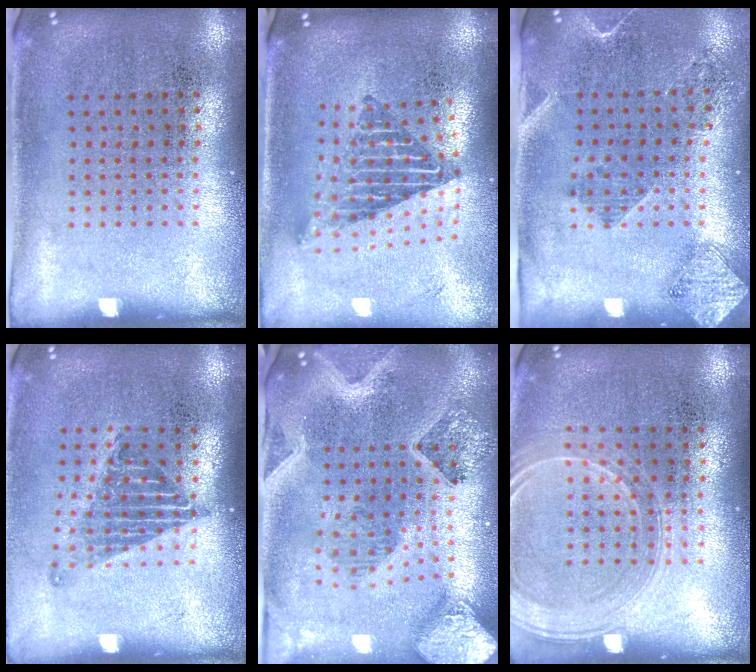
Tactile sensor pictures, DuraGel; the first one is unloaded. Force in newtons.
{"total": 2.1, "press": 1.6, "slide": 1.4}
{"total": 1.7, "press": 1.4, "slide": 1.0}
{"total": 1.3, "press": 1.1, "slide": 0.8}
{"total": 3.6, "press": 2.9, "slide": 2.1}
{"total": 1.5, "press": 1.5, "slide": 0.4}